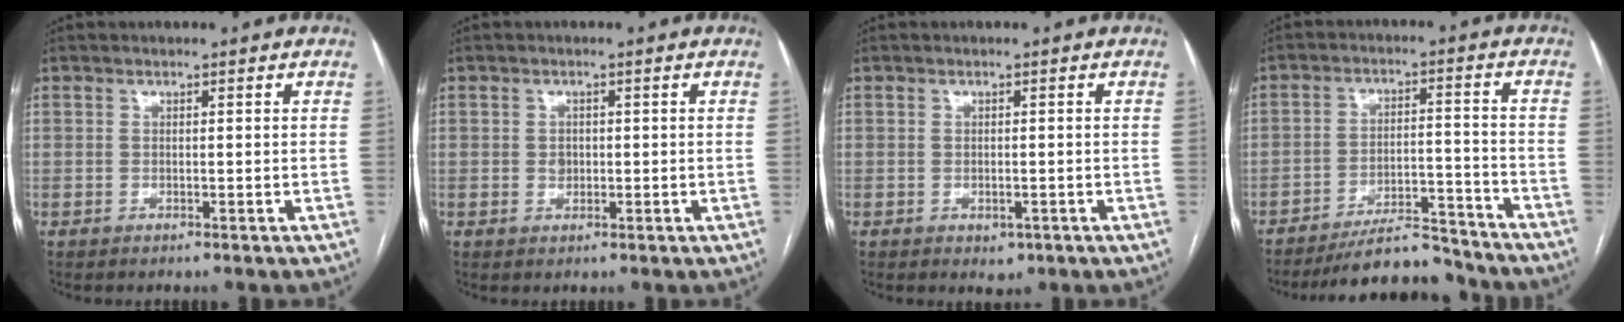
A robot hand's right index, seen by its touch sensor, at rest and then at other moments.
{"total": 1.5, "force": [0.0, 1.3, 0.8], "torque": [-0.012, 0.002, 0.002]}
{"total": 1.9, "force": [-0.8, 1.1, 1.2], "torque": [-0.013, 0.000, -0.003]}
{"total": 10.3, "force": [-9.8, 1.9, 2.6], "torque": [-0.032, 0.021, -0.161]}